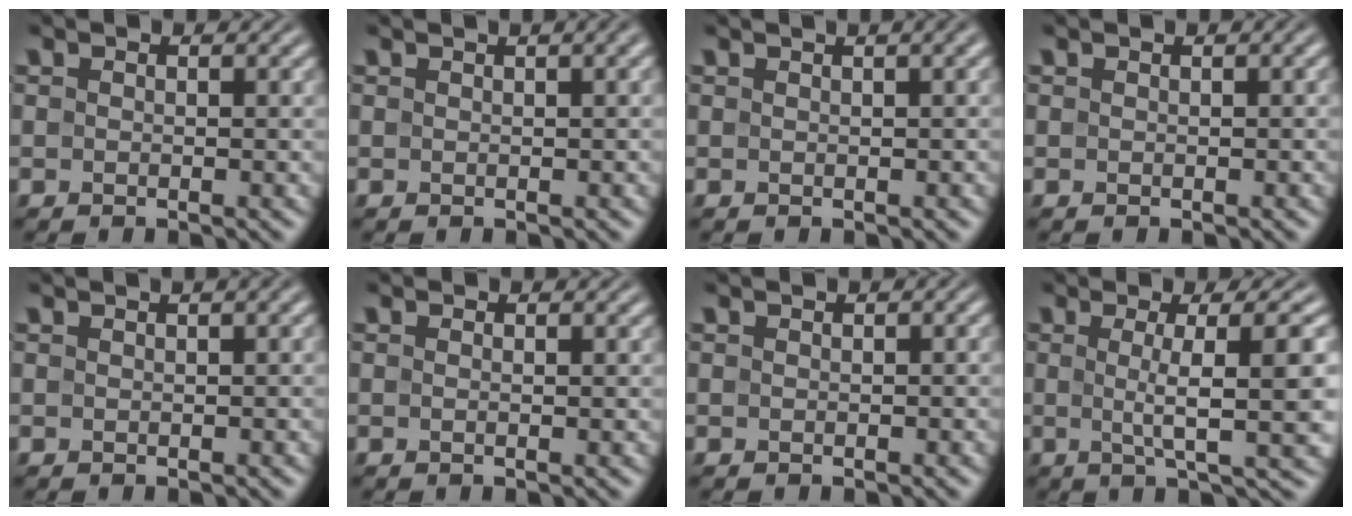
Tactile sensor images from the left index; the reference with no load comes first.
{"total": 4.6, "force": [2.2, 2.0, 3.4], "torque": [-0.019, 0.030, 0.003]}
{"total": 5.0, "force": [2.5, 2.3, 3.6], "torque": [-0.022, 0.037, 0.005]}
{"total": 1.3, "force": [0.7, 0.3, 1.1], "torque": [-0.015, 0.008, 0.007]}
{"total": 2.8, "force": [1.4, 1.0, 2.2], "torque": [-0.018, 0.013, 0.012]}
{"total": 0.6, "force": [-0.2, 0.2, 0.5], "torque": [-0.008, -0.002, -0.004]}
{"total": 0.7, "force": [0.2, 0.3, 0.6], "torque": [-0.007, 0.005, 0.005]}
{"total": 7.1, "force": [0.2, 1.4, 7.0], "torque": [-0.100, 0.004, 0.005]}